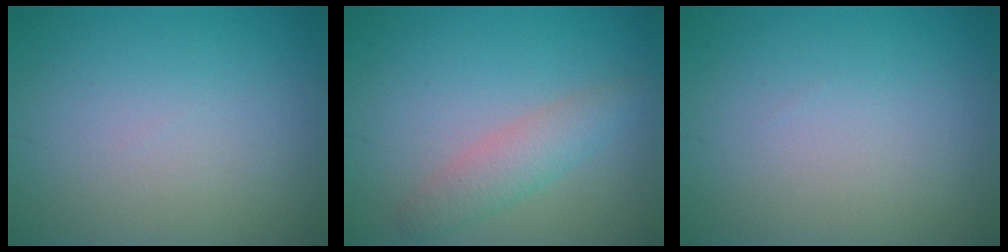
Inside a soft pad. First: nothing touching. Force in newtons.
{"total": 2.7, "press": 2.7, "slide": 0.1}
{"total": 0.0}